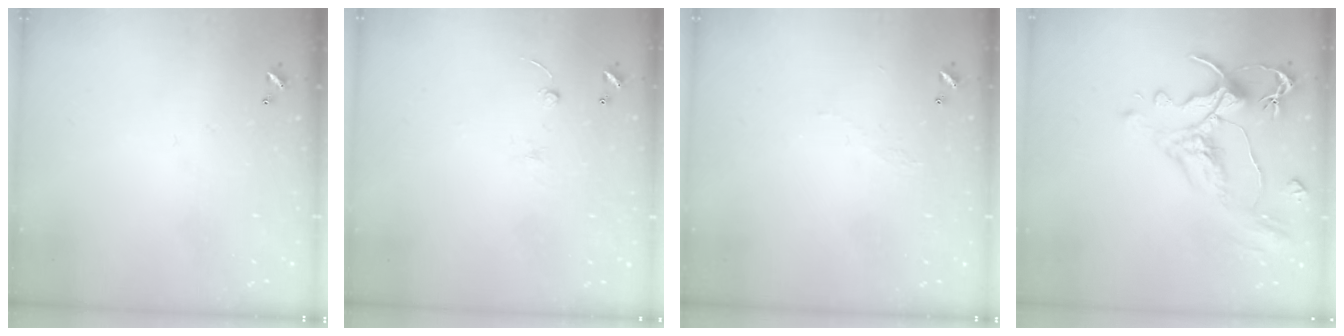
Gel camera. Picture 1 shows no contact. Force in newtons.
{"total": 2.5, "press": 2.4, "slide": 0.8}
{"total": 2.9, "press": 2.9, "slide": 0.5}
{"total": 1.6, "press": 0.0, "slide": 1.6}